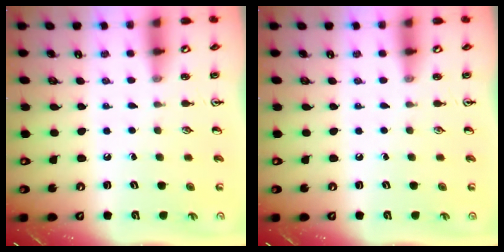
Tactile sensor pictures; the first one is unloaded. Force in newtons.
{"total": 0.0}